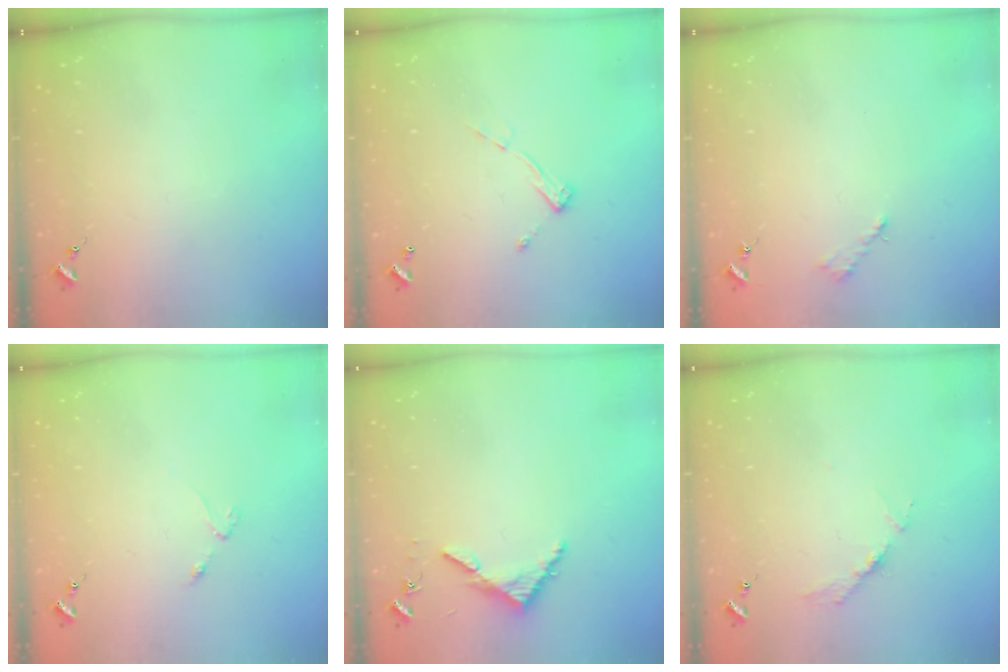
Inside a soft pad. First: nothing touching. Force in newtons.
{"total": 6.7, "press": 6.7, "slide": 0.3}
{"total": 2.6, "press": 2.5, "slide": 0.3}
{"total": 2.5, "press": 2.4, "slide": 0.4}
{"total": 3.9, "press": 3.9, "slide": 0.3}
{"total": 3.6, "press": 3.6, "slide": 0.4}